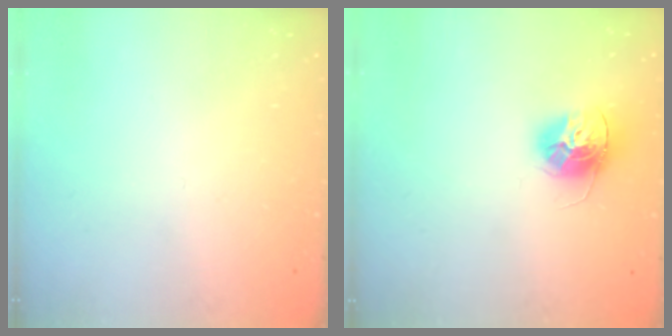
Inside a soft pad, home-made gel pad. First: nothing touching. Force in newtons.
{"total": 12.8, "press": 12.7, "slide": 1.3}